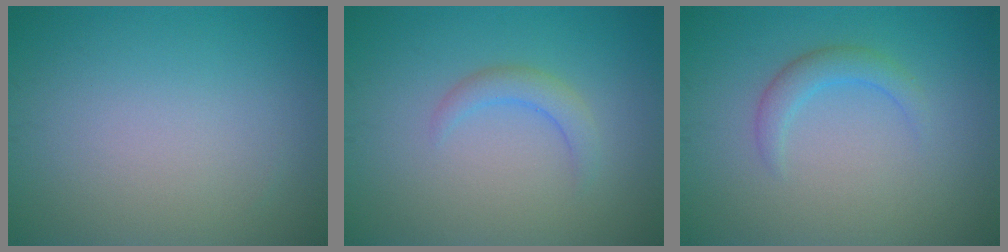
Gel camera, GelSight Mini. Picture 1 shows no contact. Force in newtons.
{"total": 1.9, "press": 1.9, "slide": 0.3}
{"total": 2.0, "press": 2.0, "slide": 0.1}